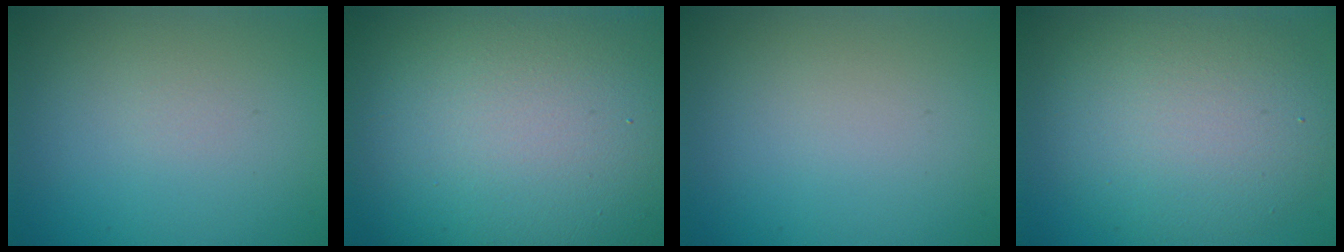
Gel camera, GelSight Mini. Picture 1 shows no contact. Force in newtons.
{"total": 18.2, "press": 18.1, "slide": 1.3}
{"total": 0.0}
{"total": 7.3, "press": 7.3, "slide": 0.4}